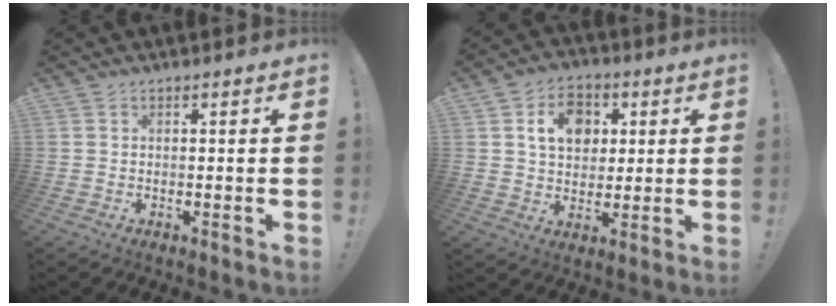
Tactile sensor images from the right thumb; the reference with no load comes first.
{"total": 11.3, "force": [3.8, 8.8, 5.9], "torque": [-0.086, -0.003, 0.072]}